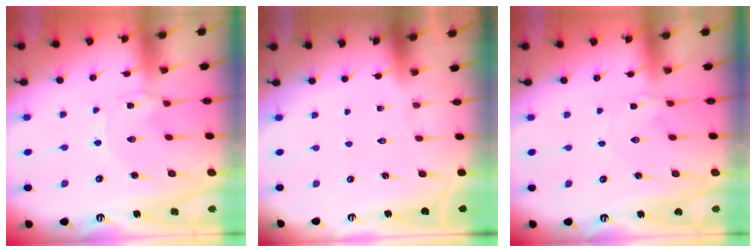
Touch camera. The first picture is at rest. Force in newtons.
{"total": 0.0}
{"total": 1.2, "press": 1.1, "slide": 0.2}